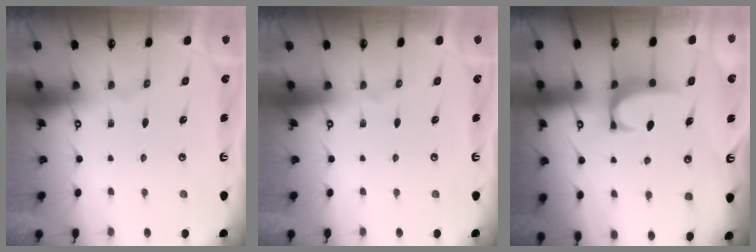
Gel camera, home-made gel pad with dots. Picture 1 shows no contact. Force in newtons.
{"total": 0.0}
{"total": 2.1, "press": 2.1, "slide": 0.5}